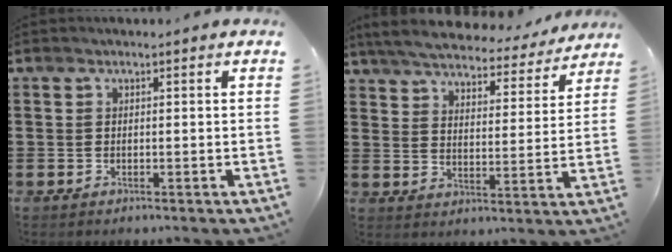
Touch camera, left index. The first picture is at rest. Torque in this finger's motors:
{"motor_torque": [1.26, -0.87, 1.06, 0.21]}